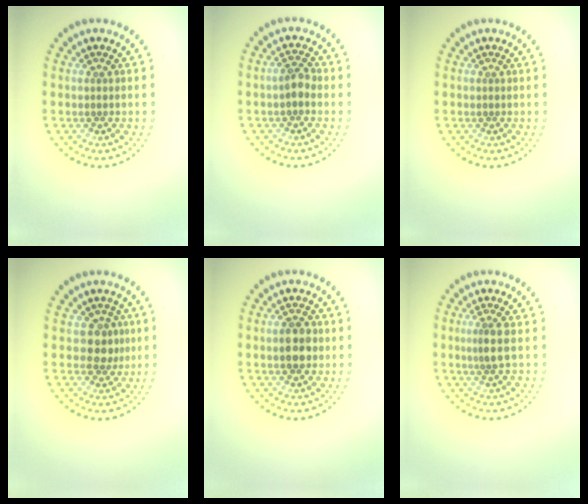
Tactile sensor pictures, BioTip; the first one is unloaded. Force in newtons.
{"total": 1.9, "press": 1.8, "slide": 0.6}
{"total": 0.0}
{"total": 2.4, "press": 2.0, "slide": 1.2}
{"total": 3.2, "press": 3.2, "slide": 0.0}
{"total": 1.8, "press": 1.3, "slide": 1.2}